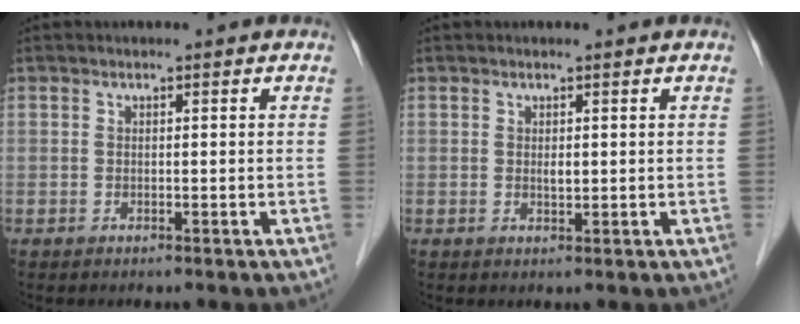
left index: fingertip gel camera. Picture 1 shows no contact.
{"total": 0.8, "force": [-0.2, 0.3, 0.7], "torque": [-0.014, -0.009, -0.003]}